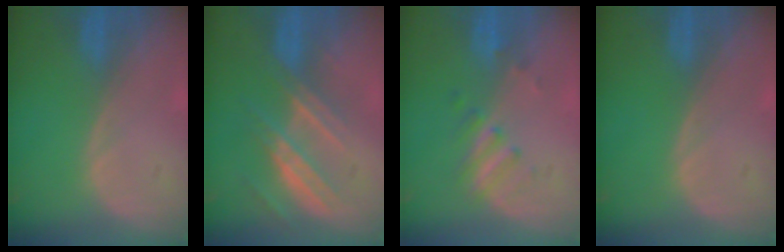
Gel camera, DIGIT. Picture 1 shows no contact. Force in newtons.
{"total": 7.4, "press": 6.7, "slide": 3.1}
{"total": 3.5, "press": 3.2, "slide": 1.3}
{"total": 0.0}